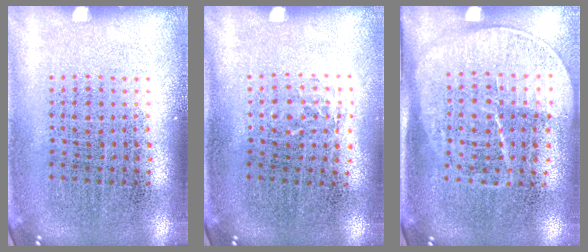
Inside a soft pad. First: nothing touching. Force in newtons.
{"total": 0.5, "press": 0.4, "slide": 0.3}
{"total": 1.6, "press": 1.3, "slide": 0.9}